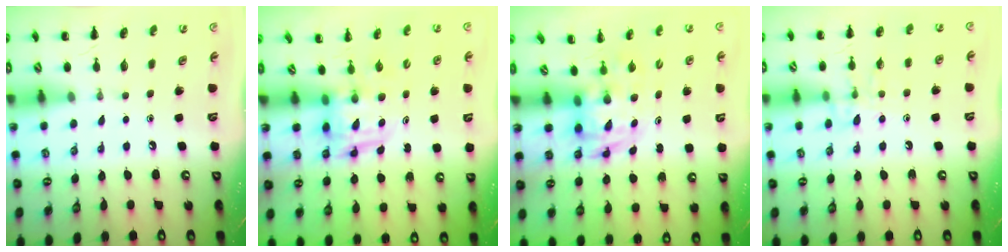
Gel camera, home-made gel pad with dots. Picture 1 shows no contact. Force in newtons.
{"total": 3.6, "press": 3.5, "slide": 0.6}
{"total": 3.5, "press": 3.4, "slide": 0.7}
{"total": 9.8, "press": 9.8, "slide": 0.9}